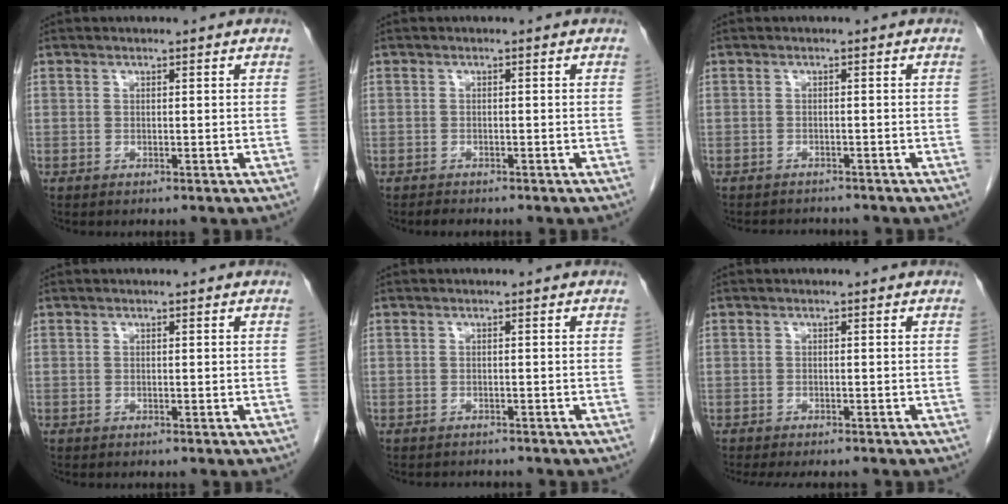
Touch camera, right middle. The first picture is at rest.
{"total": 1.1, "force": [-1.1, 0.3, 0.2], "torque": [-0.016, -0.005, -0.017]}
{"total": 4.2, "force": [-4.0, 1.1, 0.7], "torque": [-0.013, -0.006, -0.054]}
{"total": 0.0}
{"total": 2.7, "force": [-2.5, 0.8, 0.4], "torque": [-0.012, -0.007, -0.032]}
{"total": 6.8, "force": [-6.0, 1.6, 2.9], "torque": [-0.037, -0.011, -0.082]}